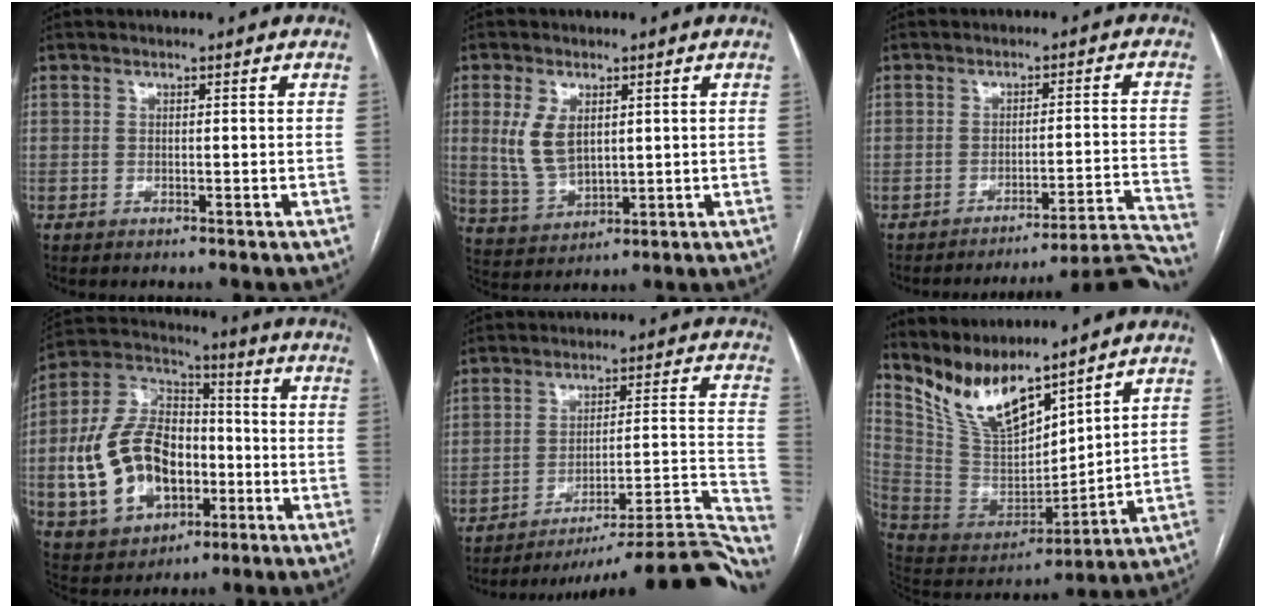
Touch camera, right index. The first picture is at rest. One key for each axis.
{"total": 7.0, "fx": 1.8, "fy": 4.1, "fz": 5.4, "tx": -0.123, "ty": 0.006, "tz": 0.048}
{"total": 16.5, "fx": -16.1, "fy": -2.8, "fz": 2.0, "tx": 0.030, "ty": 0.004, "tz": -0.197}
{"total": 17.8, "fx": -3.0, "fy": 11.9, "fz": 12.9, "tx": -0.283, "ty": 0.028, "tz": -0.039}
{"total": 24.5, "fx": -22.5, "fy": 0.2, "fz": 9.7, "tx": -0.022, "ty": 0.019, "tz": -0.297}
{"total": 13.3, "fx": 11.2, "fy": 3.4, "fz": 6.3, "tx": -0.132, "ty": 0.001, "tz": 0.233}